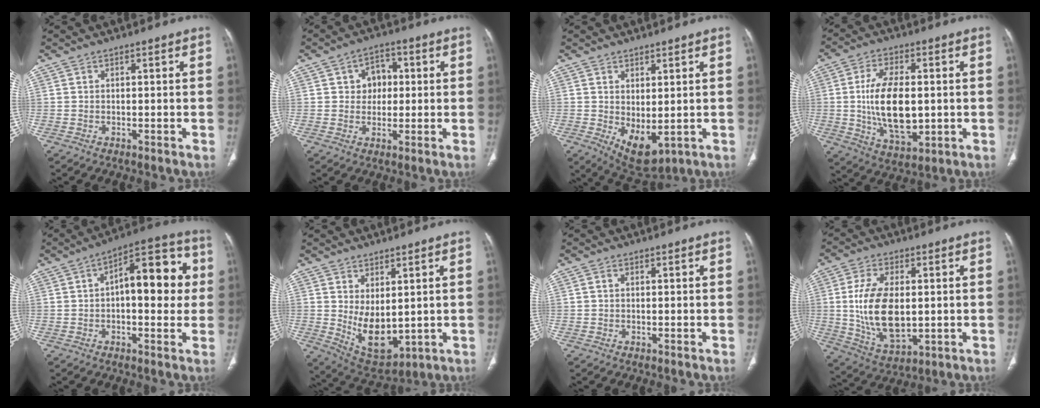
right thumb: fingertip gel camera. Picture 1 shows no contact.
{"total": 5.9, "force": [1.0, 4.8, 3.3], "torque": [-0.017, 0.006, 0.011]}
{"total": 7.0, "force": [-0.5, 3.7, 5.9], "torque": [-0.084, -0.013, 0.016]}
{"total": 14.6, "force": [-0.2, 7.5, 12.5], "torque": [-0.216, -0.011, 0.005]}
{"total": 14.9, "force": [1.5, 7.0, 13.0], "torque": [-0.143, 0.034, 0.015]}
{"total": 9.7, "force": [0.7, 5.4, 8.0], "torque": [-0.114, -0.023, 0.042]}
{"total": 0.6, "force": [0.1, 0.4, 0.3], "torque": [-0.006, 0.003, 0.000]}
{"total": 14.8, "force": [0.4, 8.0, 12.4], "torque": [-0.232, -0.014, 0.020]}